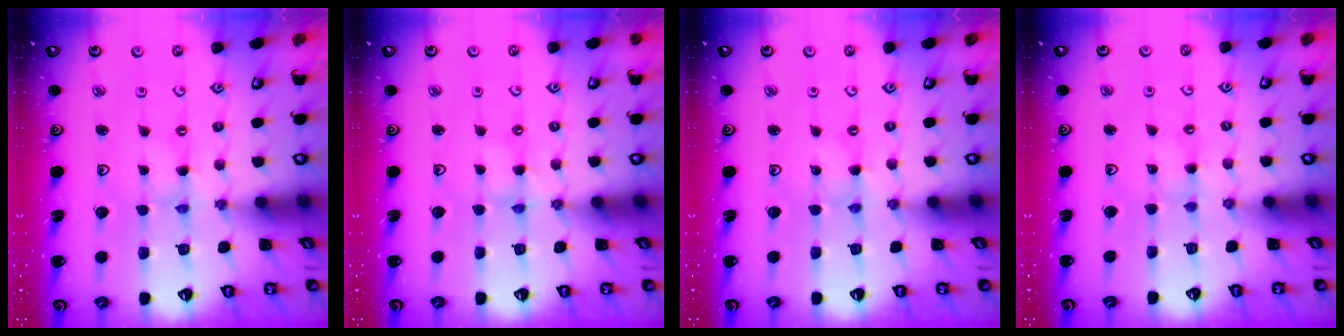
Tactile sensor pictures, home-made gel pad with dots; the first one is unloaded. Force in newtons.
{"total": 1.0, "press": 0.9, "slide": 0.2}
{"total": 0.0}
{"total": 1.7, "press": 1.7, "slide": 0.4}